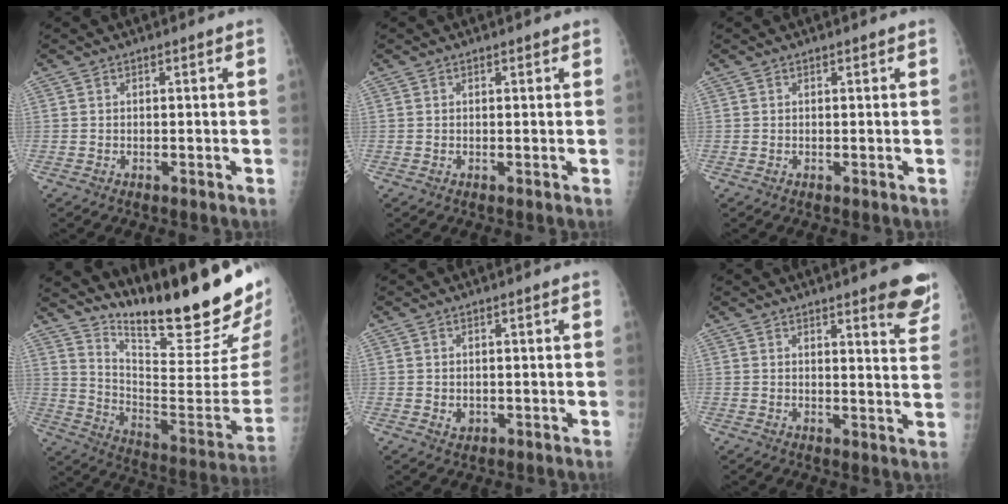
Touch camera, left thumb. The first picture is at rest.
{"total": 1.1, "force": [0.7, 0.4, 0.7], "torque": [-0.009, -0.002, 0.008]}
{"total": 0.6, "force": [0.4, 0.2, 0.4], "torque": [-0.006, -0.001, 0.005]}
{"total": 27.0, "force": [21.3, 3.9, 16.1], "torque": [-0.224, -0.153, 0.318]}
{"total": 1.5, "force": [0.0, 1.3, 0.9], "torque": [-0.009, -0.001, 0.006]}
{"total": 8.2, "force": [5.5, 1.6, 5.8], "torque": [-0.048, -0.030, 0.059]}